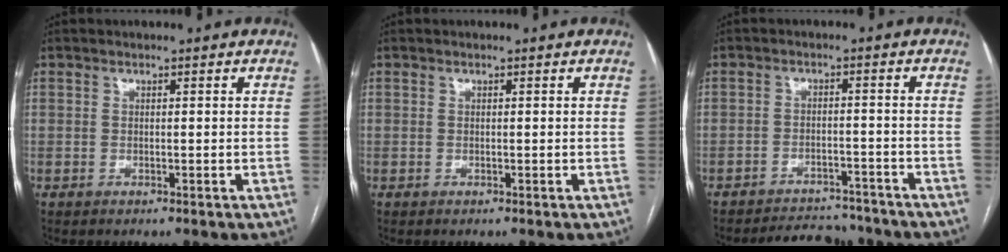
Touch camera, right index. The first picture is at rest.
{"total": 0.0}
{"total": 7.9, "force": [-7.5, 2.3, 0.8], "torque": [-0.005, 0.005, -0.104]}